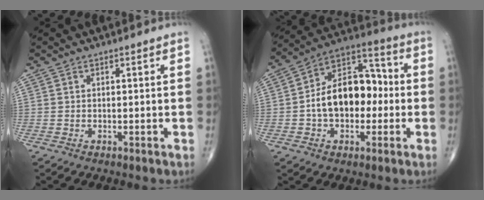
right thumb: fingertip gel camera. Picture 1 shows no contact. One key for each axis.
{"total": 16.7, "fx": -1.1, "fy": 10.7, "fz": 12.7, "tx": -0.178, "ty": 0.046, "tz": -0.026}